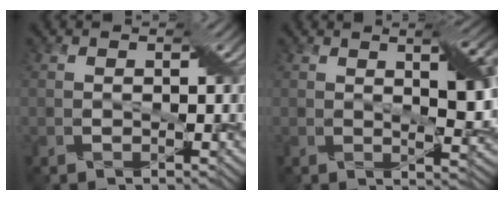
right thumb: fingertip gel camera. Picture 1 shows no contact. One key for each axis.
{"total": 8.4, "fx": 2.5, "fy": 2.6, "fz": 7.6, "tx": -0.102, "ty": 0.006, "tz": 0.038}